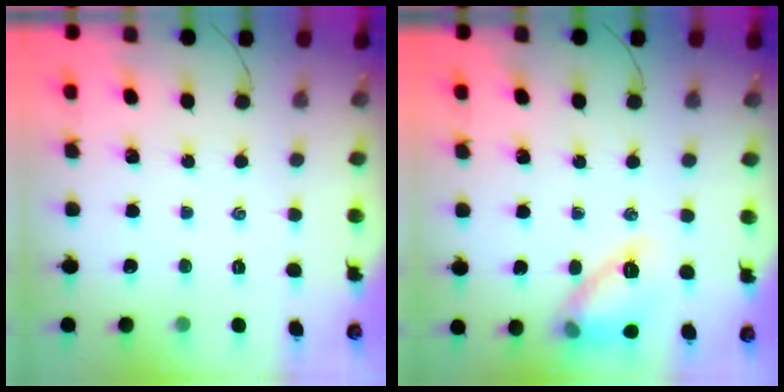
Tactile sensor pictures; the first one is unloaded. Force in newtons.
{"total": 12.3, "press": 12.3, "slide": 0.5}